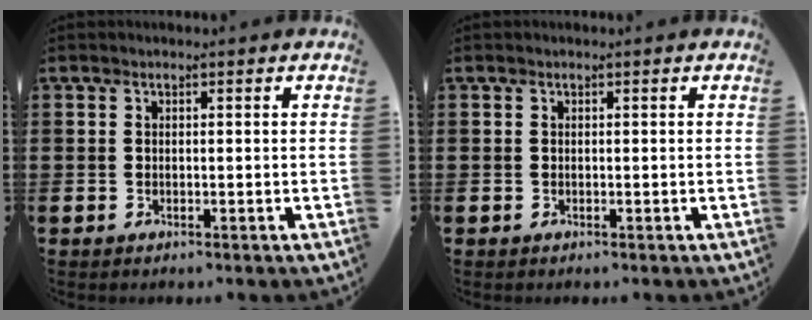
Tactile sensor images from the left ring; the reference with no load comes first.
{"total": 0.0}